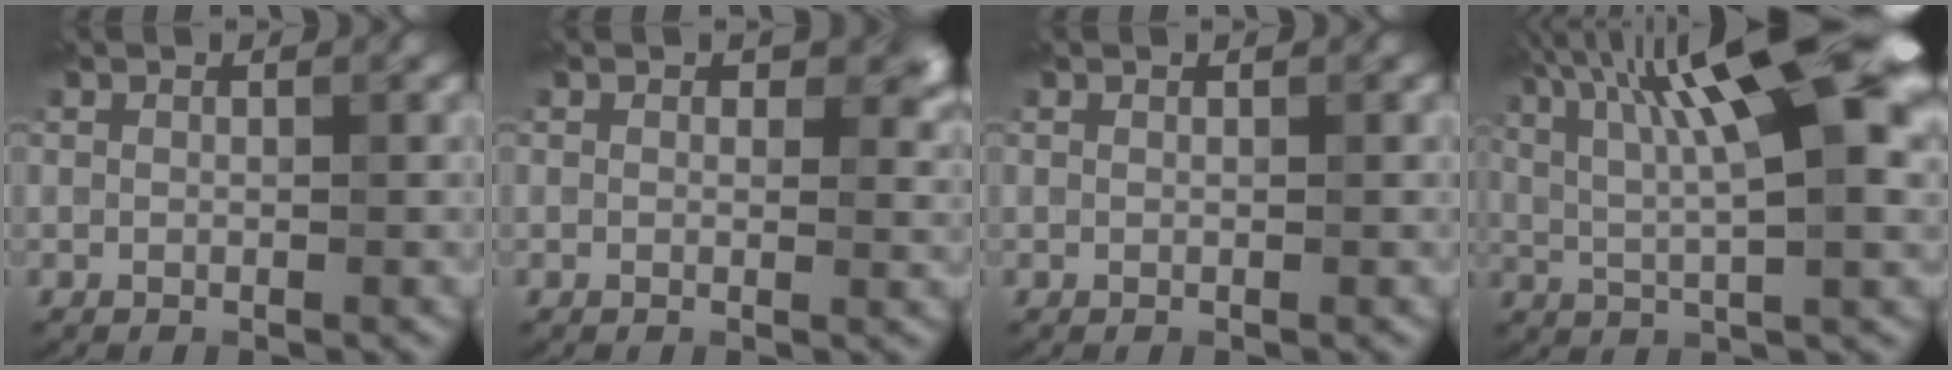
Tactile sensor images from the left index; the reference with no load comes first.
{"total": 2.7, "force": [1.1, 1.7, 1.8], "torque": [-0.014, -0.004, 0.010]}
{"total": 0.0}
{"total": 13.5, "force": [4.7, 3.3, 12.3], "torque": [-0.184, 0.022, 0.071]}